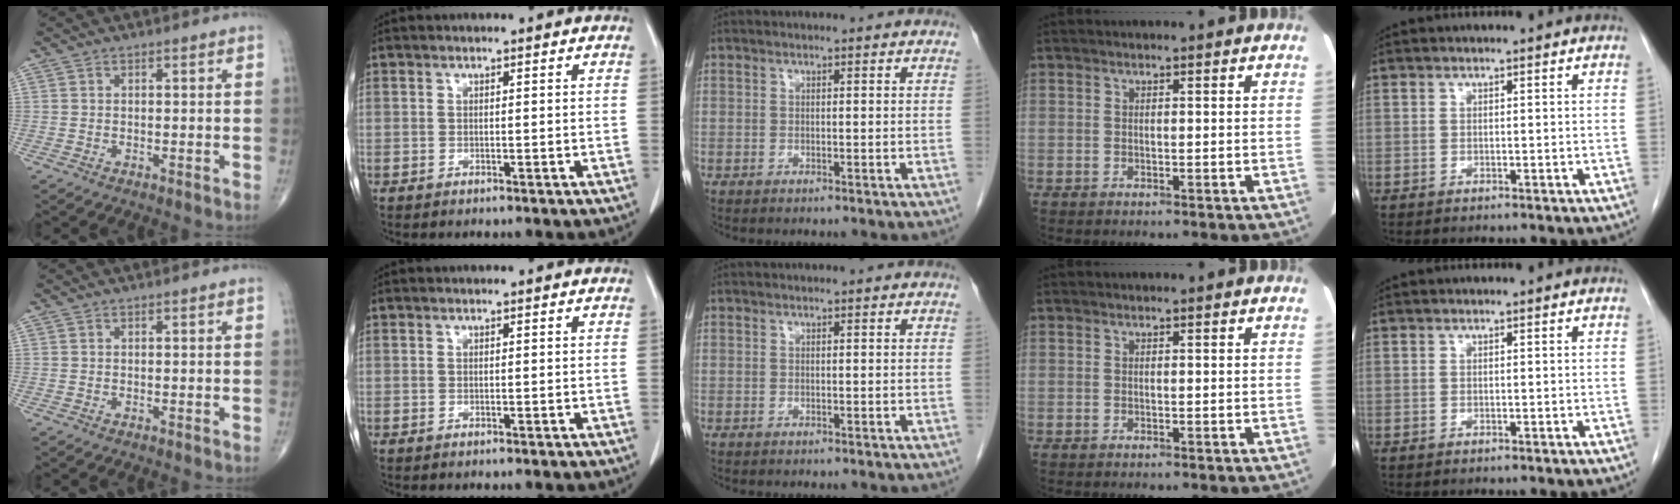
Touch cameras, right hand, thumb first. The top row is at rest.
{}